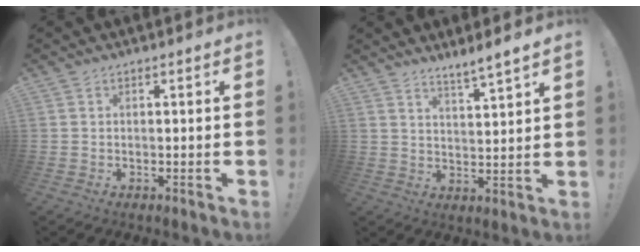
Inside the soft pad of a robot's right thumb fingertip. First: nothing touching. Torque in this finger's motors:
{"motor_torque": [0.00, 0.16, 0.17, 0.17, 0.03]}